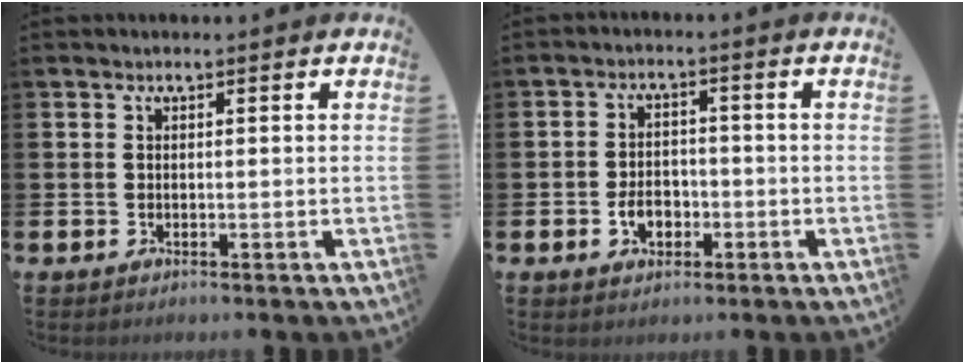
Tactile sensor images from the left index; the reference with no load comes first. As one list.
[{"total": 3.5, "force": [-1.3, 2.6, 2.0], "torque": [-0.026, -0.002, -0.029]}]